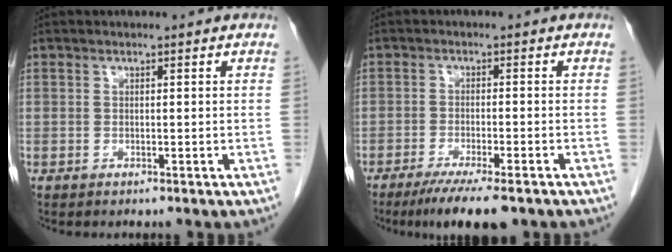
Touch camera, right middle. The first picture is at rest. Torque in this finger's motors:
{"motor_torque": [0.17, -0.12, 0.22, 0.05]}